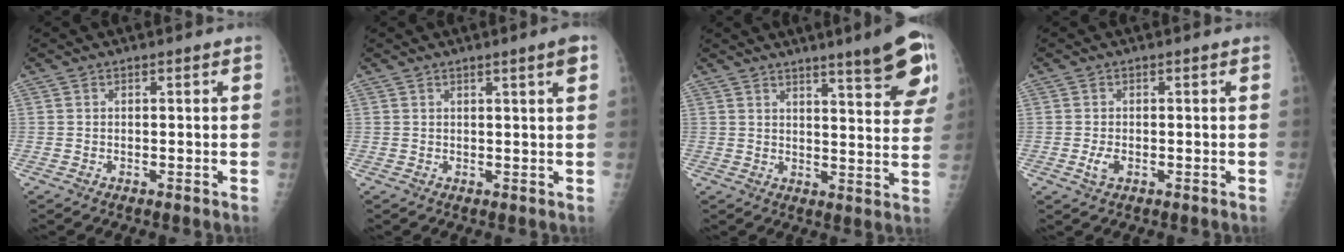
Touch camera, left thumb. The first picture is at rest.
{"total": 2.9, "force": [1.6, -0.2, 2.4], "torque": [-0.038, -0.009, 0.025]}
{"total": 13.1, "force": [8.1, 2.0, 10.1], "torque": [-0.109, -0.044, 0.103]}
{"total": 2.1, "force": [-0.5, 1.2, 1.6], "torque": [-0.036, -0.002, -0.010]}